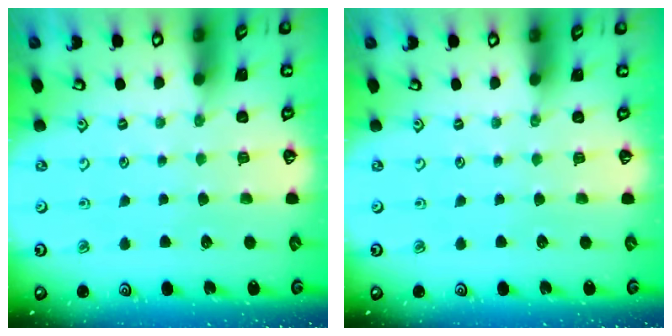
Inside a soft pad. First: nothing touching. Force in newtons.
{"total": 0.0}